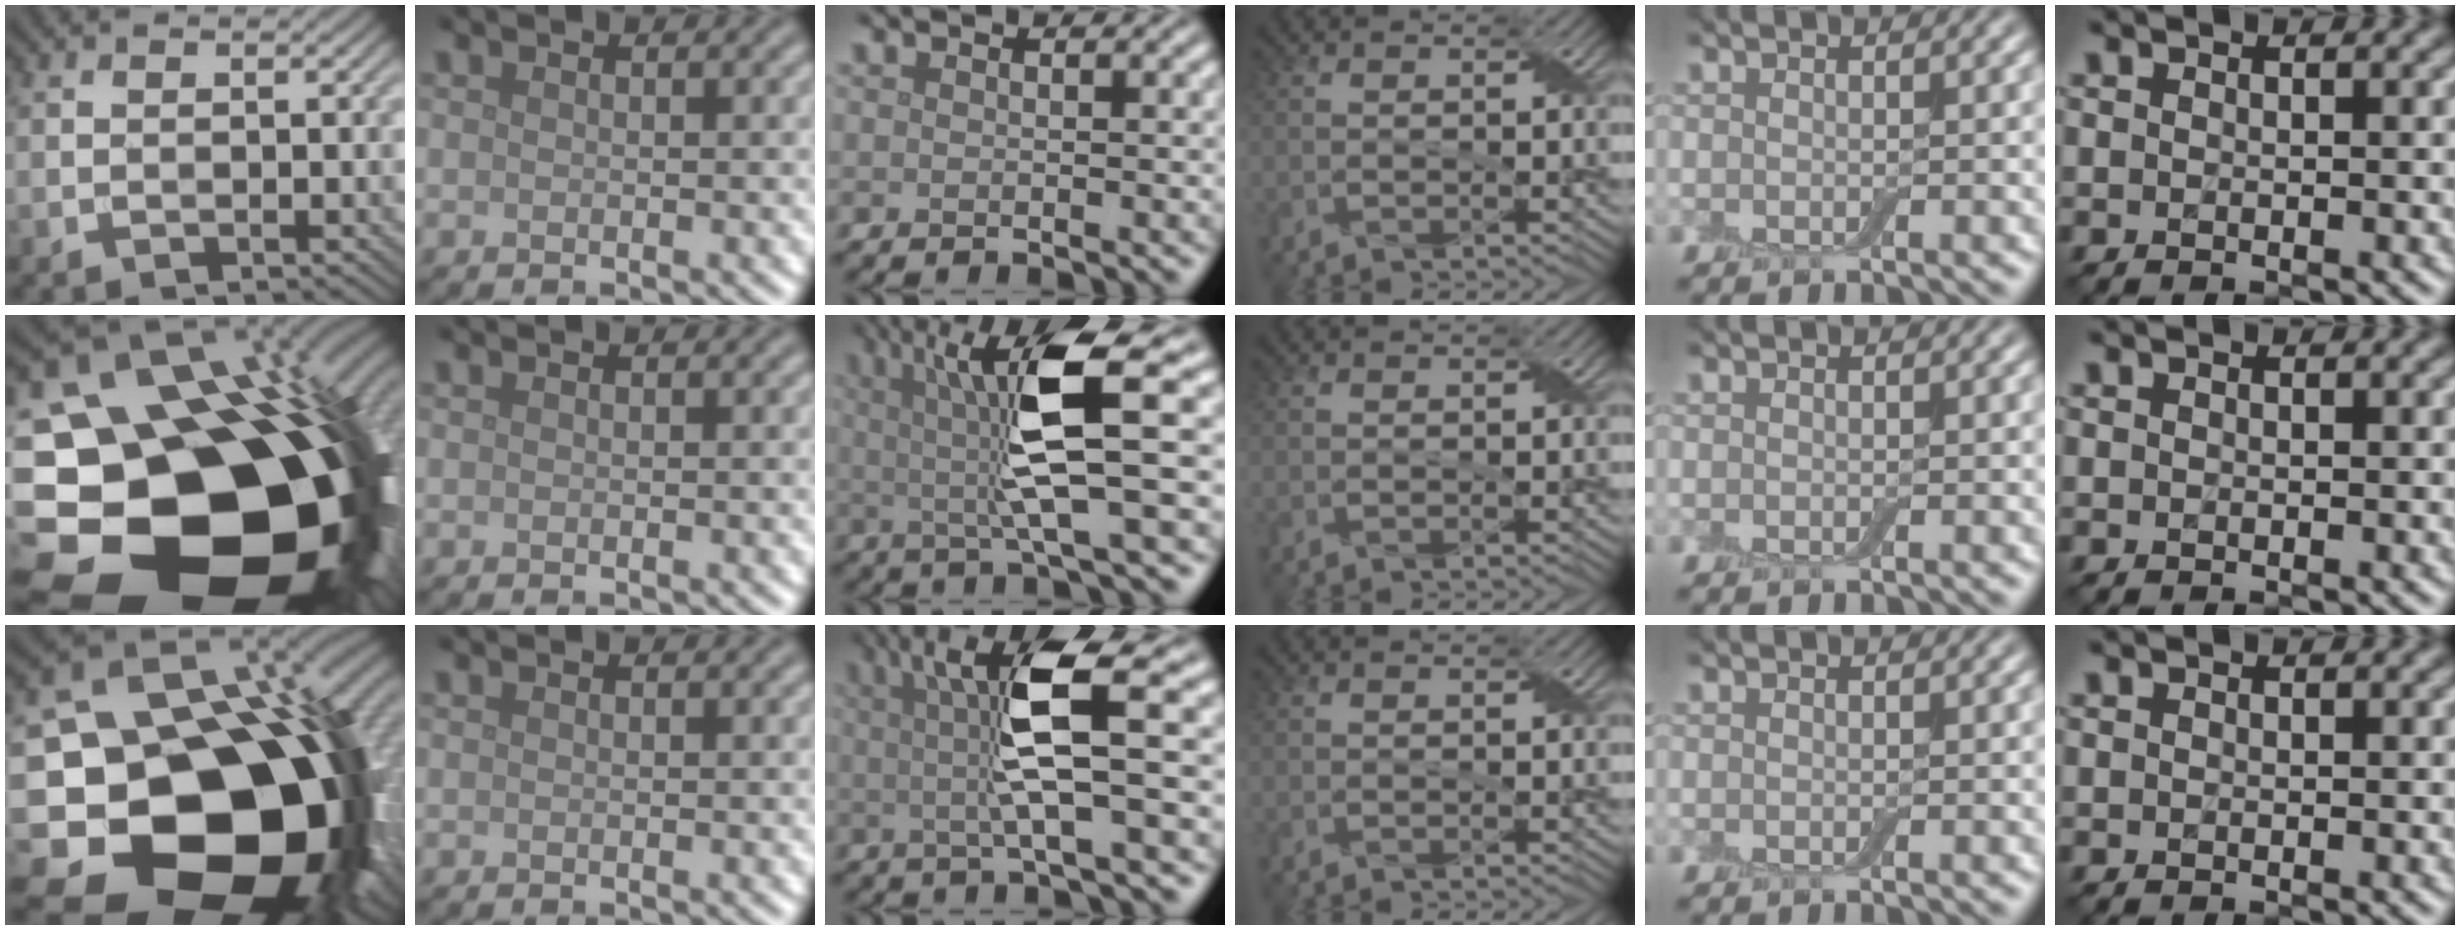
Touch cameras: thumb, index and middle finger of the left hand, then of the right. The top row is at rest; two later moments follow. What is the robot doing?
{"motion": "wrap", "object": "adhesive wrap"}